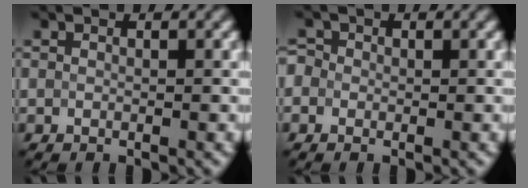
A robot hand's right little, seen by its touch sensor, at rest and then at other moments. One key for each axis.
{"total": 1.5, "fx": 0.2, "fy": 1.4, "fz": 0.6, "tx": -0.005, "ty": 0.005, "tz": -0.012}